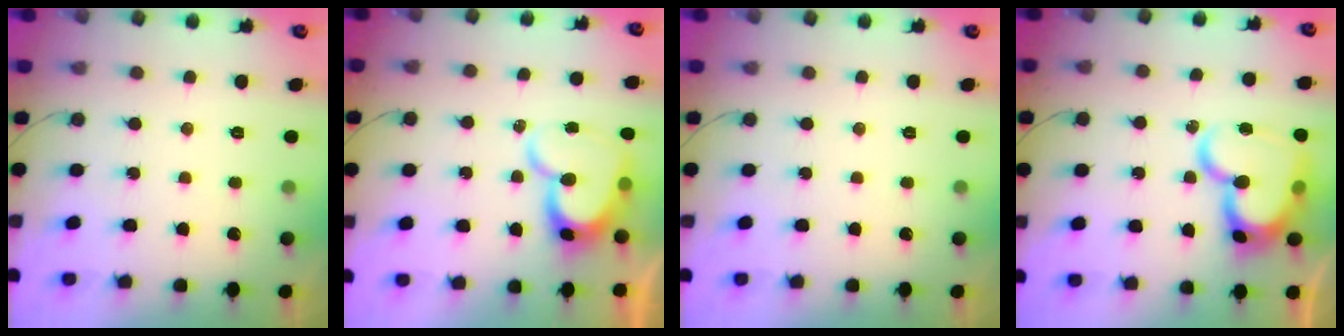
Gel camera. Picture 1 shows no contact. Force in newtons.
{"total": 14.8, "press": 14.7, "slide": 1.4}
{"total": 0.0}
{"total": 20.8, "press": 20.7, "slide": 1.9}